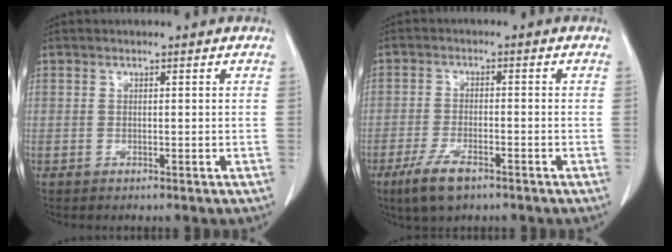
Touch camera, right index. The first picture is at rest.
{"total": 6.6, "force": [-4.2, 2.1, 4.6], "torque": [-0.099, -0.011, -0.073]}